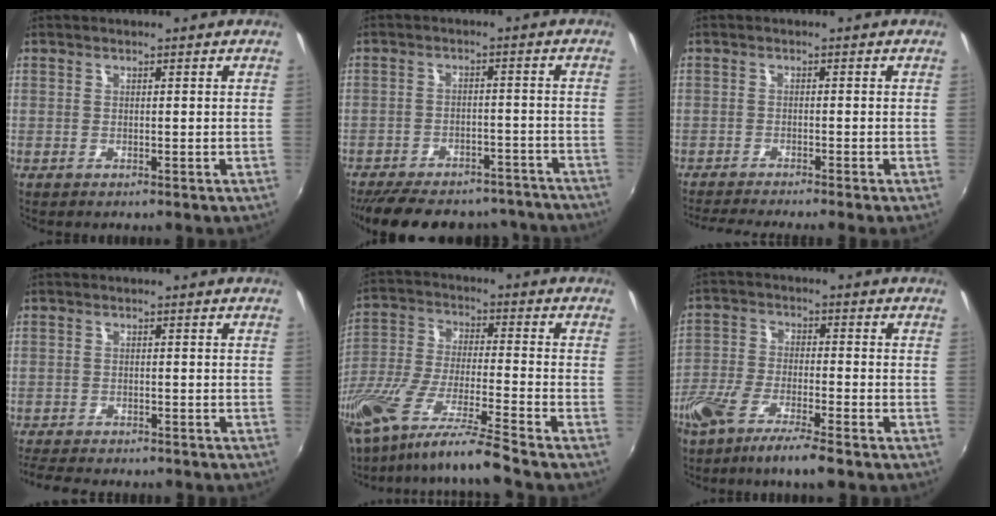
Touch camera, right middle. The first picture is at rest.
{"total": 22.5, "force": [-19.3, 8.0, 8.3], "torque": [-0.178, 0.016, -0.241]}
{"total": 6.0, "force": [-5.3, -1.2, 2.5], "torque": [-0.065, -0.014, -0.088]}
{"total": 8.6, "force": [-7.7, 1.8, 3.4], "torque": [-0.086, -0.019, -0.120]}
{"total": 15.4, "force": [-12.7, -1.3, 8.5], "torque": [-0.163, -0.029, -0.239]}
{"total": 8.8, "force": [-6.4, 1.1, 6.0], "torque": [-0.134, -0.012, -0.125]}